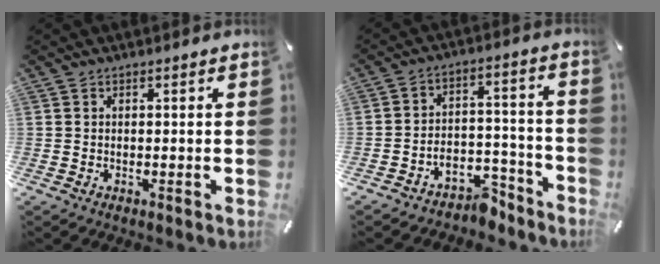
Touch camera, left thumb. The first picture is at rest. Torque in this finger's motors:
{"motor_torque": [0.27, 0.99, 0.03, 0.30, 0.02]}